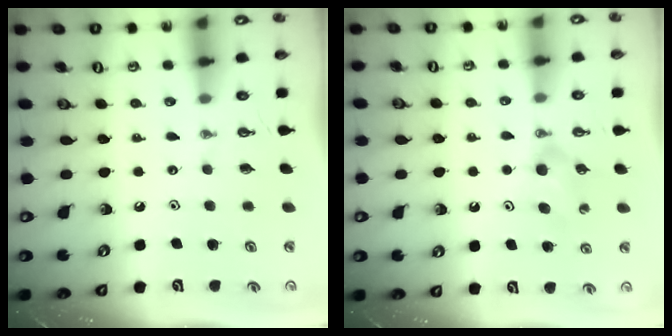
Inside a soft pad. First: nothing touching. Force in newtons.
{"total": 4.8, "press": 4.8, "slide": 0.5}